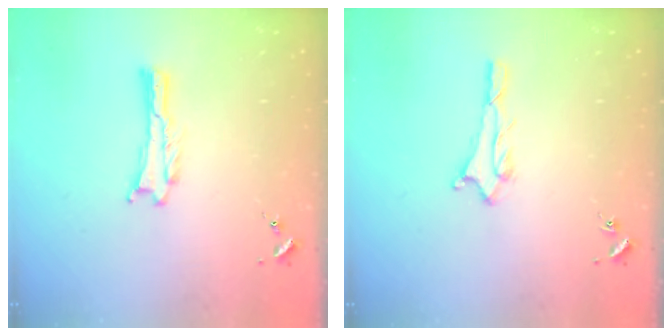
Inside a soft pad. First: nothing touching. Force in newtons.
{"total": 2.0, "press": 2.0, "slide": 0.2}